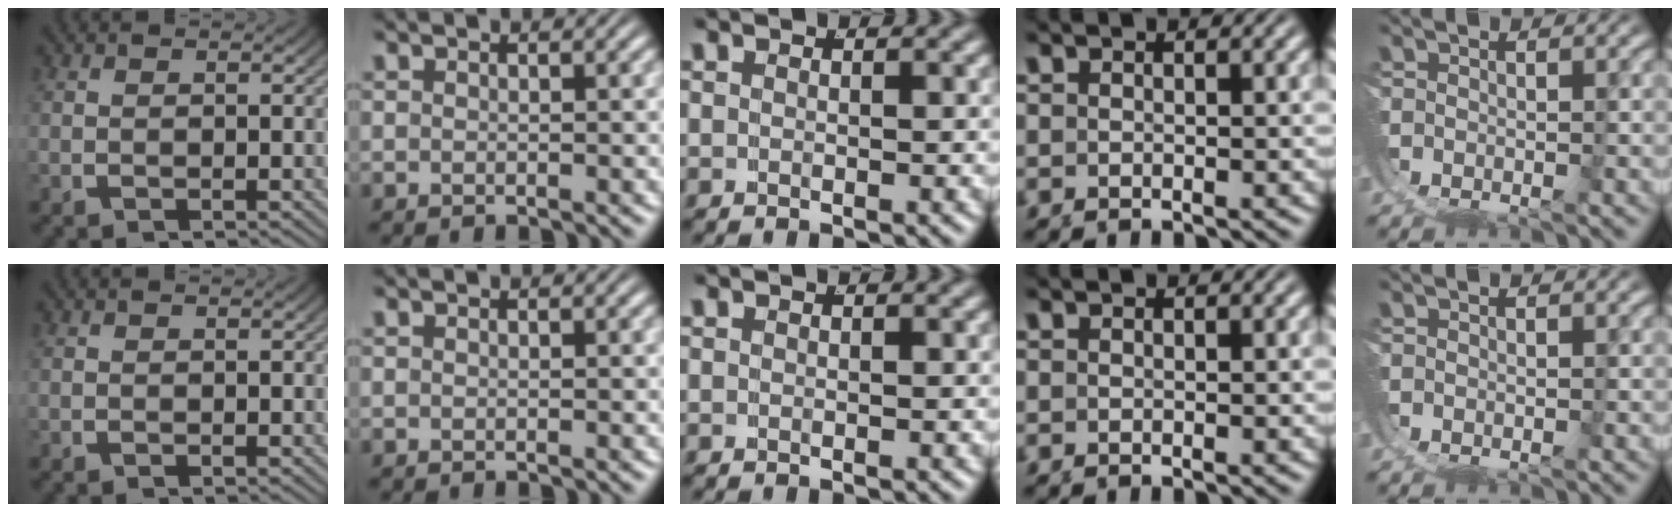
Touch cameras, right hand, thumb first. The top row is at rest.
{}